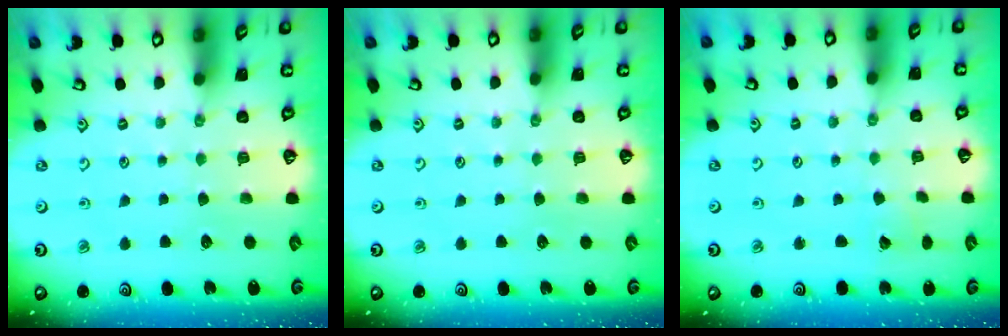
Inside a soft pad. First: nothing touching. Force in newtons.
{"total": 0.0}
{"total": 2.6, "press": 2.6, "slide": 0.3}